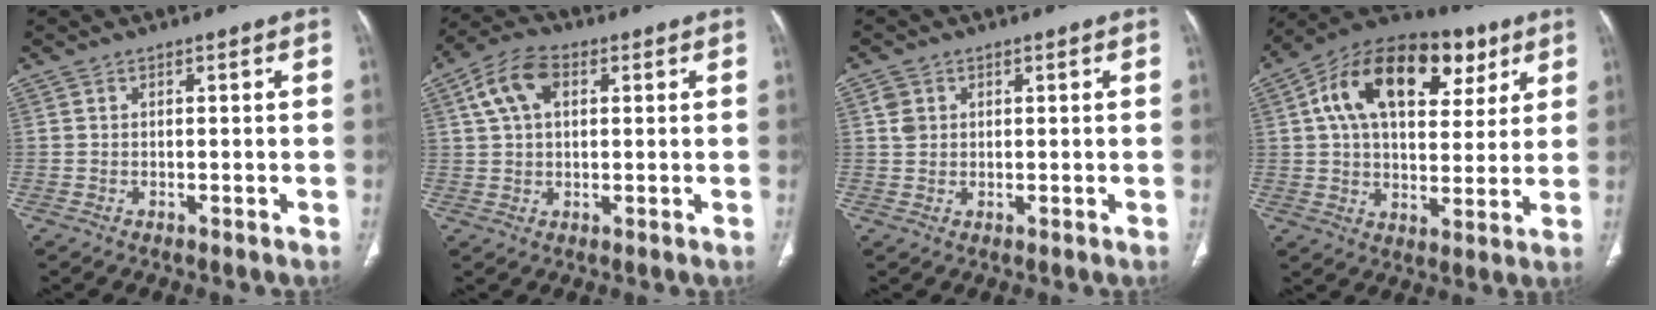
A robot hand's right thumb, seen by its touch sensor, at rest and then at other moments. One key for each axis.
{"total": 8.5, "fx": 2.7, "fy": 5.2, "fz": 6.1, "tx": -0.118, "ty": 0.016, "tz": 0.046}
{"total": 1.7, "fx": 0.5, "fy": 1.5, "fz": 0.7, "tx": -0.009, "ty": 0.001, "tz": 0.011}
{"total": 22.9, "fx": 8.8, "fy": 13.6, "fz": 16.2, "tx": -0.231, "ty": 0.017, "tz": 0.136}